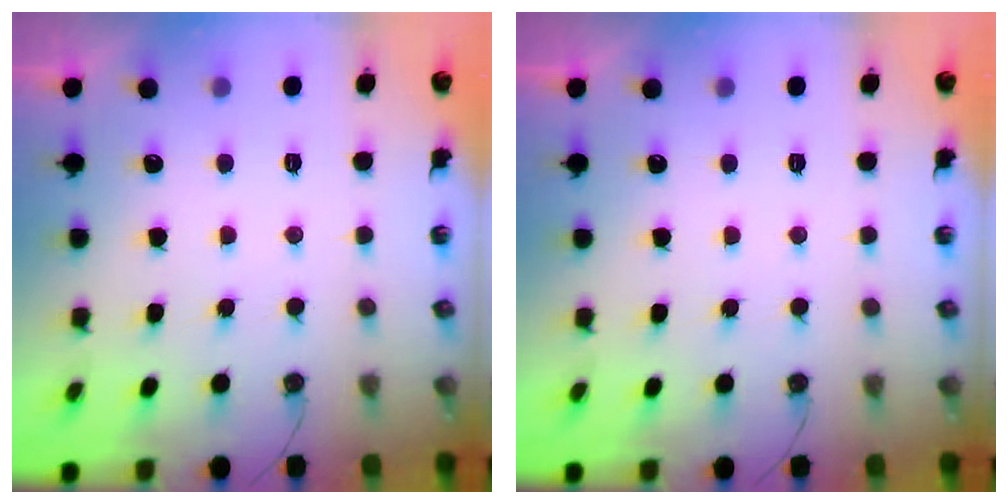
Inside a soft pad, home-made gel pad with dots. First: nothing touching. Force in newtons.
{"total": 0.0}